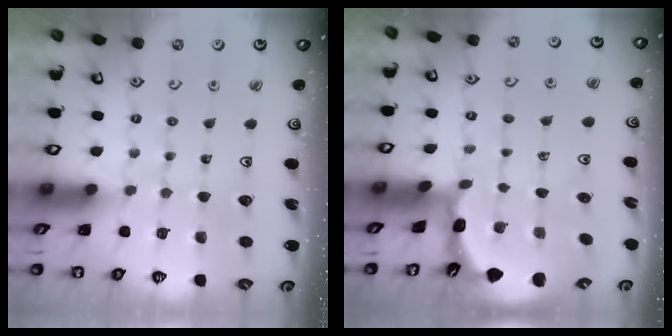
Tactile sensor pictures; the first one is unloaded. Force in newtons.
{"total": 1.8, "press": 1.8, "slide": 0.1}